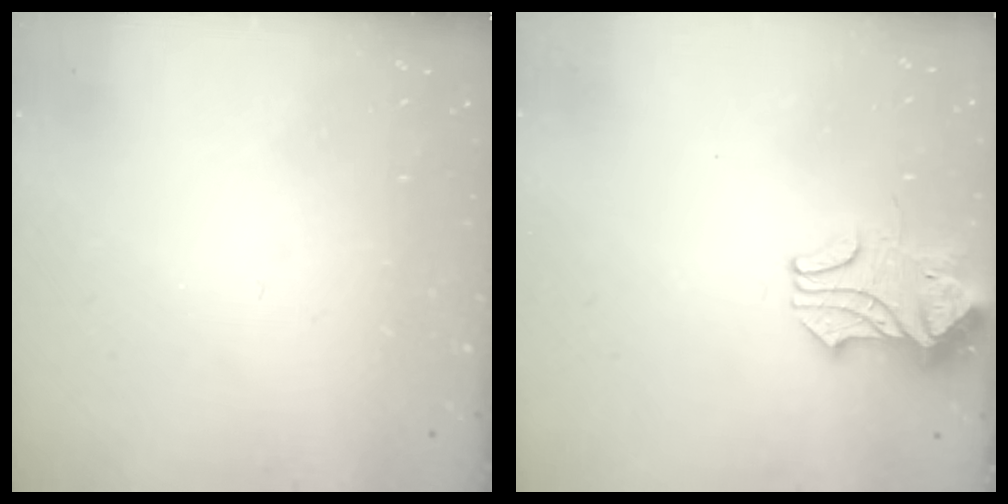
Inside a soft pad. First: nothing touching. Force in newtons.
{"total": 2.1, "press": 1.9, "slide": 0.9}